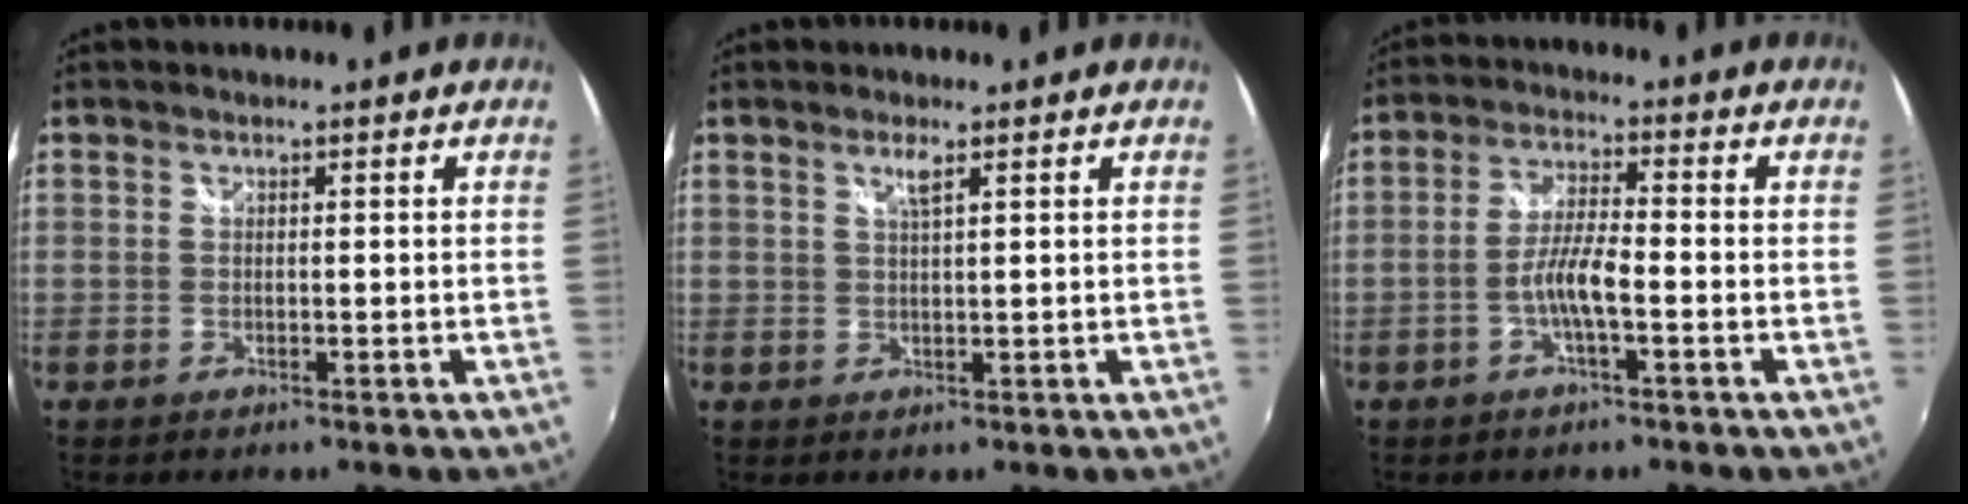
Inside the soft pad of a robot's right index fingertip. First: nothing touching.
{"total": 2.2, "force": [1.1, -0.5, 1.8], "torque": [-0.033, -0.005, 0.021]}
{"total": 5.5, "force": [-2.1, 0.6, 5.0], "torque": [-0.103, 0.006, -0.040]}